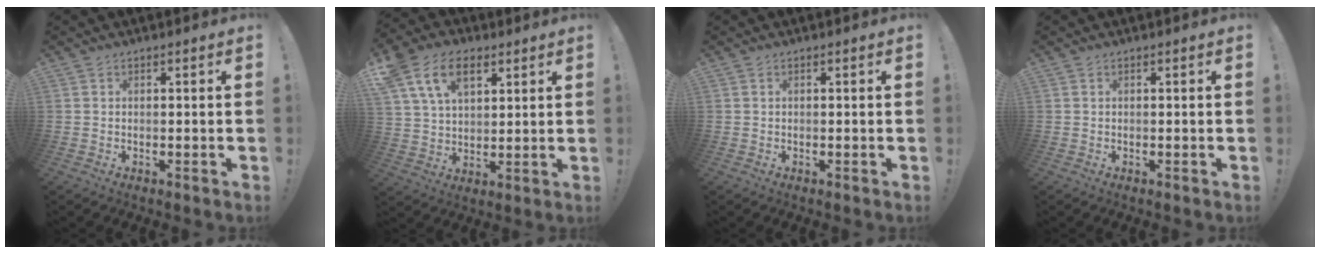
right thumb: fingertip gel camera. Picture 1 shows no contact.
{"total": 14.5, "force": [7.1, 9.4, 8.6], "torque": [-0.154, -0.007, 0.138]}
{"total": 0.0}
{"total": 0.0}